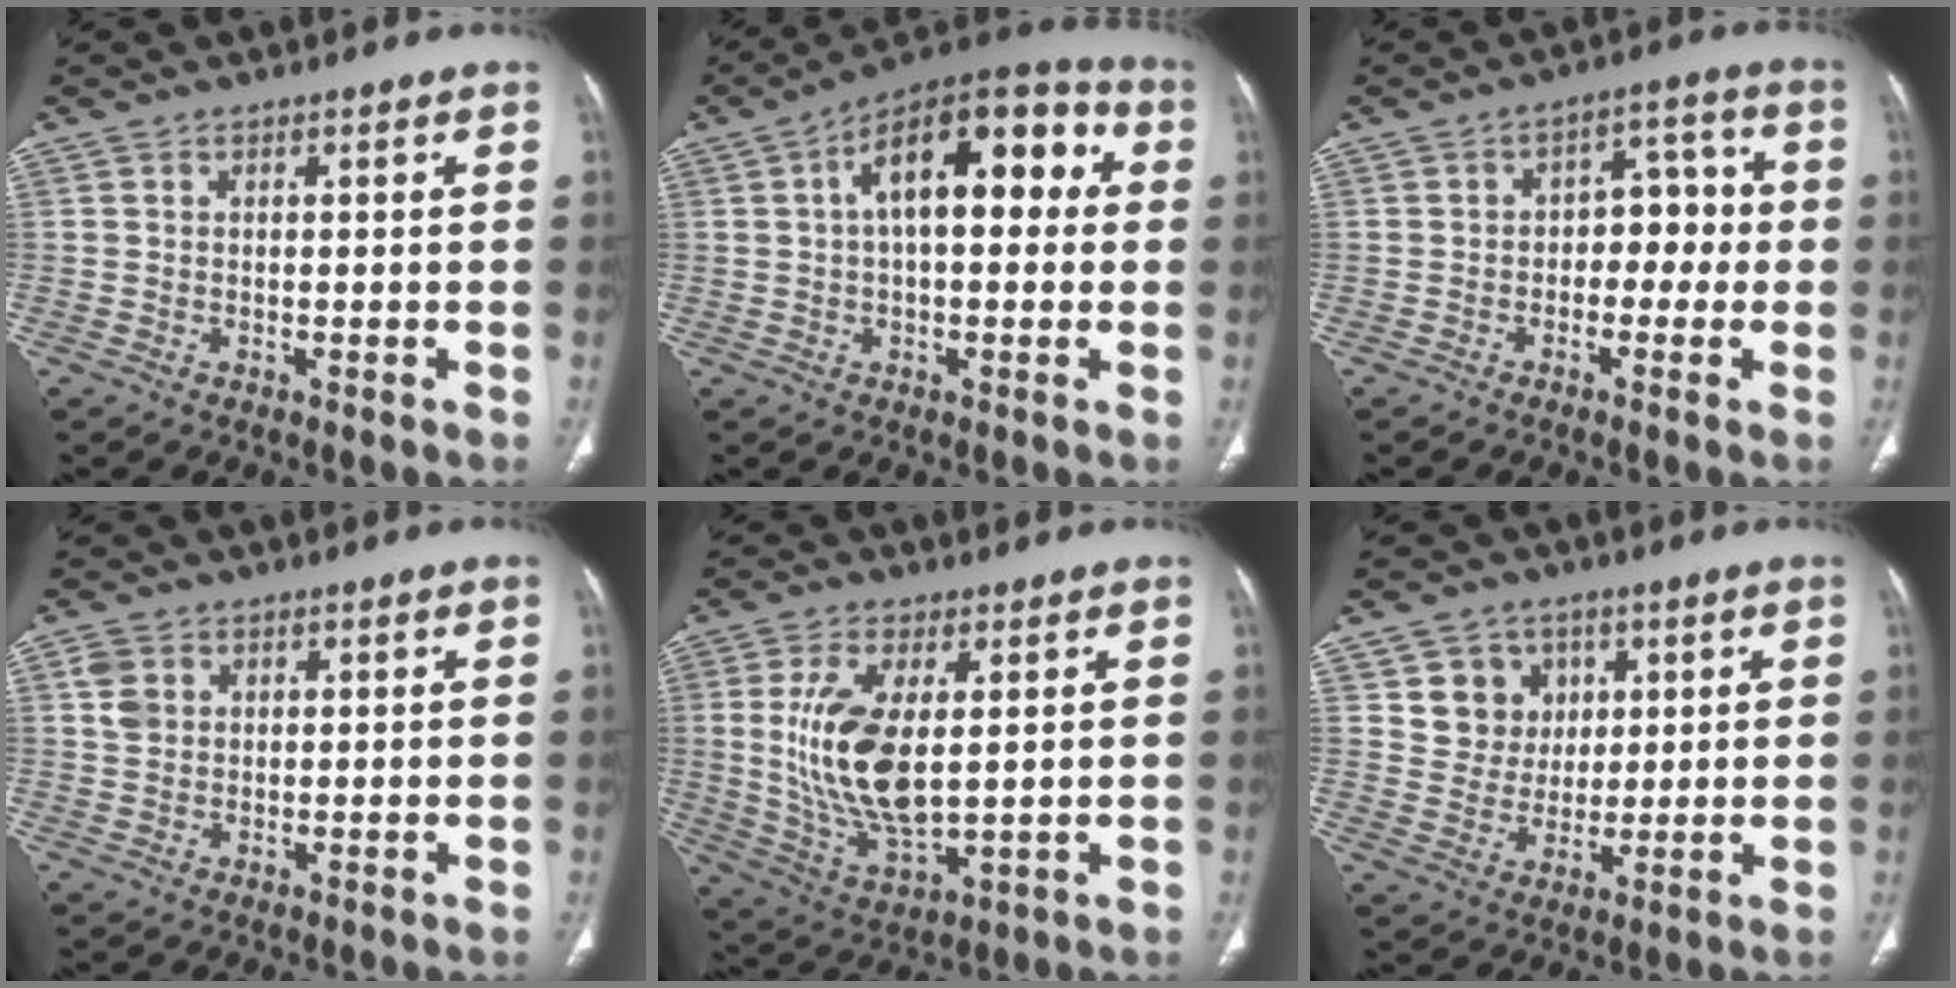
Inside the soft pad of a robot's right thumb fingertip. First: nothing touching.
{"total": 17.2, "force": [3.5, 8.4, 14.5], "torque": [-0.190, 0.044, 0.044]}
{"total": 6.9, "force": [-1.0, 4.7, 4.9], "torque": [-0.033, 0.034, -0.024]}
{"total": 3.4, "force": [1.1, 2.8, 1.7], "torque": [-0.026, 0.002, 0.025]}
{"total": 14.4, "force": [1.9, 6.8, 12.6], "torque": [-0.251, -0.021, 0.051]}
{"total": 8.3, "force": [3.3, 7.4, 1.7], "torque": [0.009, -0.013, 0.062]}